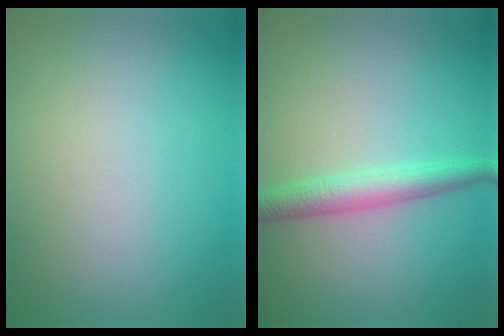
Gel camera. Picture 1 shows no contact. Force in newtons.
{"total": 2.9, "press": 2.9, "slide": 0.0}